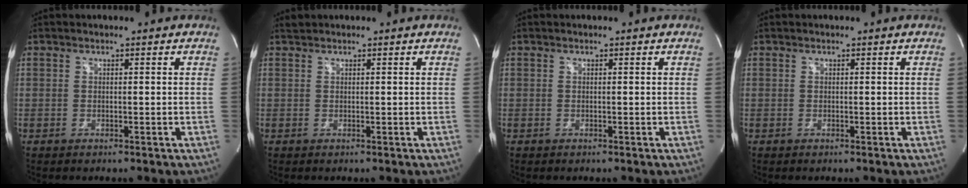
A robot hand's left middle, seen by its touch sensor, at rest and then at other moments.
{"total": 0.6, "force": [0.6, 0.0, -0.1], "torque": [-0.010, 0.008, 0.016]}
{"total": 0.0}
{"total": 0.0}